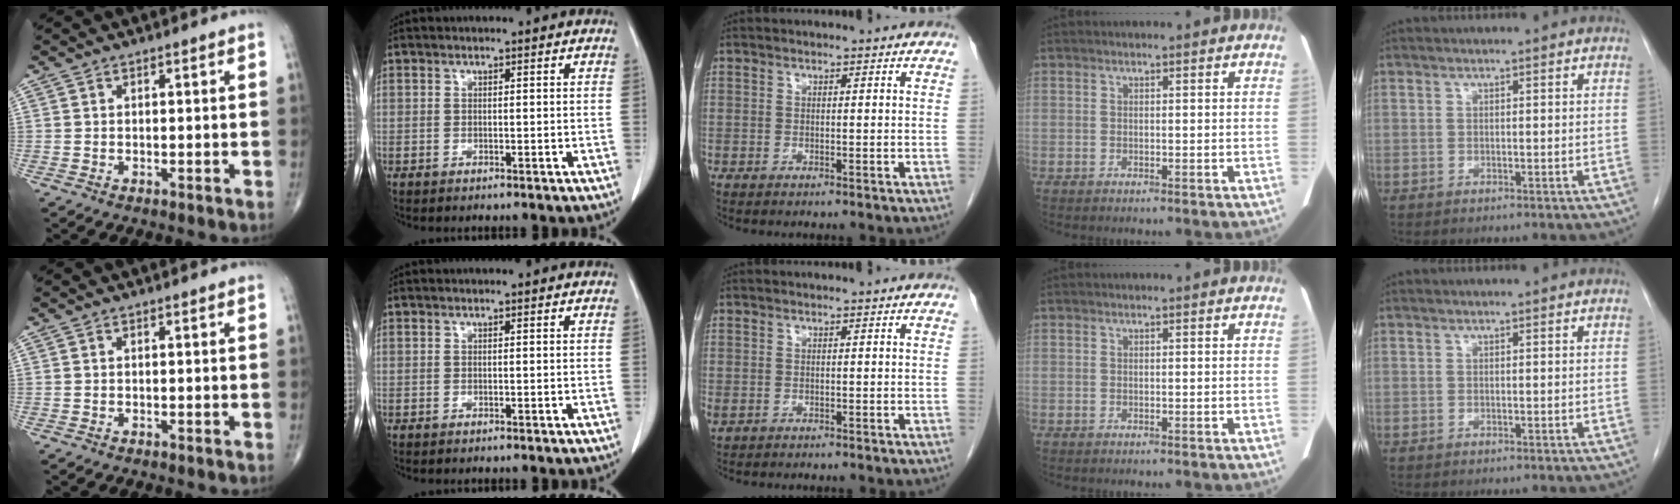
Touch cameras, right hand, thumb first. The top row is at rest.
{"middle": {"total": 0.7, "force": [-0.1, 0.6, 0.4], "torque": [-0.011, 0.001, 0.004]}}